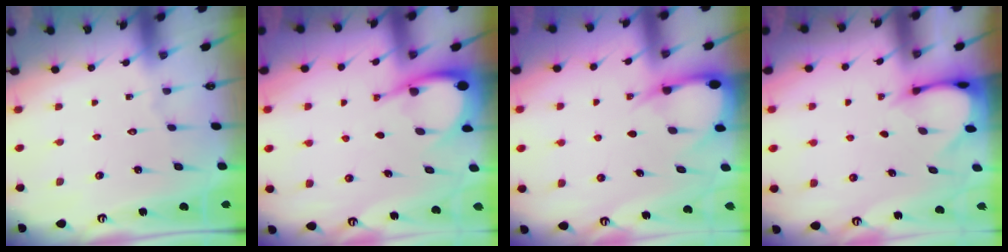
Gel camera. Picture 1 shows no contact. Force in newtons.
{"total": 4.8, "press": 4.8, "slide": 0.7}
{"total": 4.5, "press": 4.5, "slide": 0.5}
{"total": 3.2, "press": 3.2, "slide": 0.2}